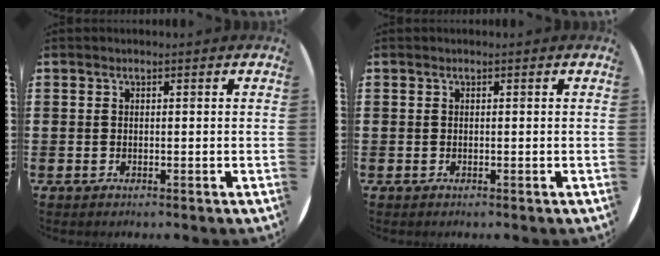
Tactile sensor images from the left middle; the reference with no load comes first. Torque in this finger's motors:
{"motor_torque": [-0.18, 0.03, -0.02, -0.01]}